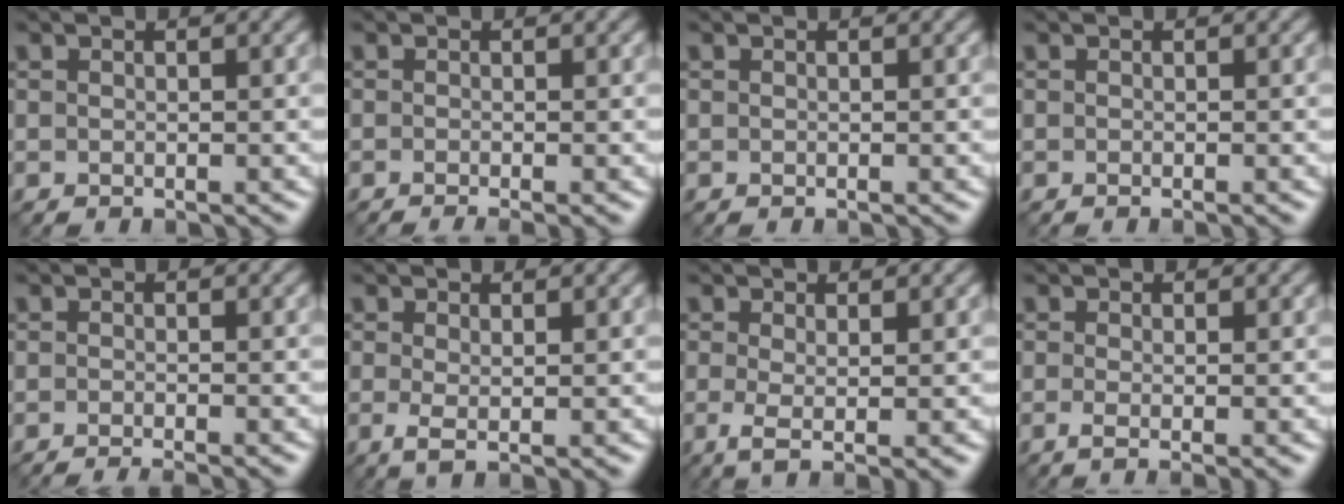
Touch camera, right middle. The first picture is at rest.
{"total": 1.8, "force": [-0.7, 0.5, 1.6], "torque": [-0.013, -0.010, -0.014]}
{"total": 0.0}
{"total": 0.5, "force": [-0.2, 0.1, 0.4], "torque": [-0.004, -0.004, -0.005]}
{"total": 2.4, "force": [-1.4, 0.5, 1.9], "torque": [-0.016, -0.004, -0.027]}
{"total": 1.8, "force": [0.0, 0.4, 1.8], "torque": [-0.036, -0.005, 0.000]}
{"total": 2.8, "force": [-0.2, 0.6, 2.7], "torque": [-0.052, -0.008, -0.004]}
{"total": 2.3, "force": [-0.3, 0.6, 2.2], "torque": [-0.034, -0.007, -0.008]}